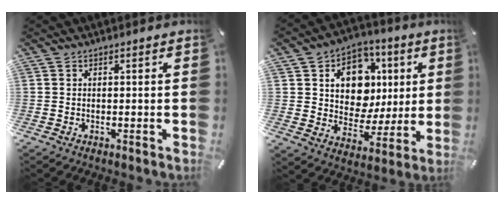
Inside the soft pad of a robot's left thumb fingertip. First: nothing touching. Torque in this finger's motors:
{"motor_torque": [2.10, 1.89, 0.47, -0.08, 0.35]}